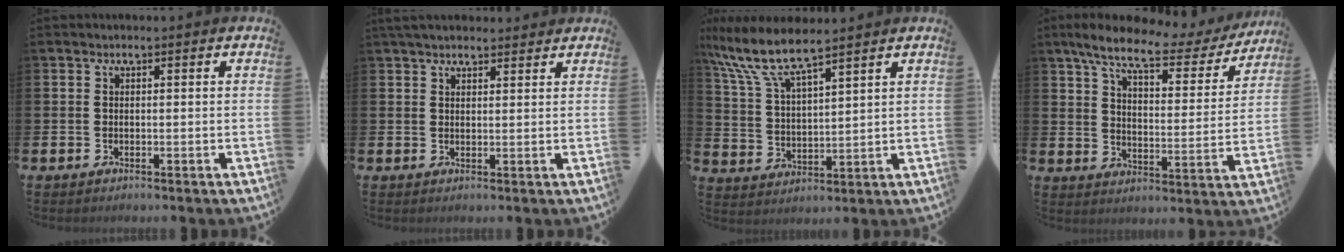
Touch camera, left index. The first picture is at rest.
{"total": 3.2, "force": [2.9, 0.9, 0.9], "torque": [-0.012, -0.008, 0.052]}
{"total": 8.0, "force": [6.9, 1.3, 3.8], "torque": [-0.104, -0.029, 0.122]}
{"total": 8.7, "force": [7.0, 2.1, 4.6], "torque": [-0.104, -0.040, 0.114]}